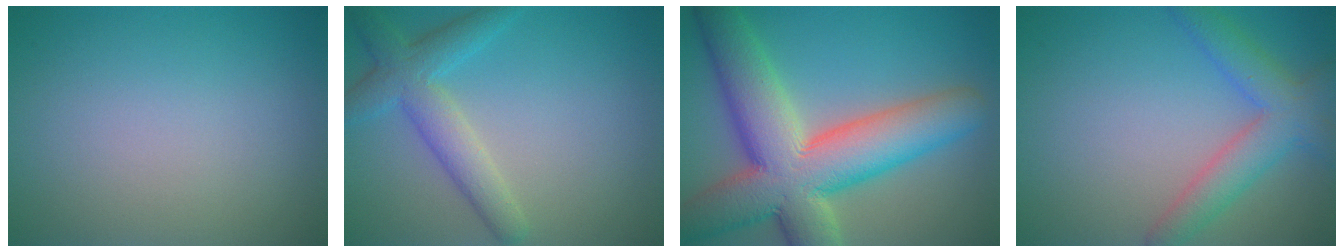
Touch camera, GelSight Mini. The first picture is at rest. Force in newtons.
{"total": 4.3, "press": 4.3, "slide": 0.3}
{"total": 12.7, "press": 12.7, "slide": 1.2}
{"total": 4.6, "press": 4.6, "slide": 0.1}